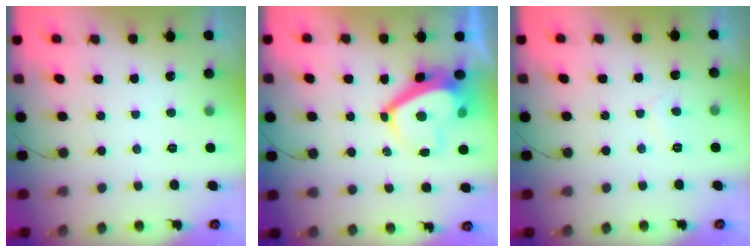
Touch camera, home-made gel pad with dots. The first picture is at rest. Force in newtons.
{"total": 6.8, "press": 6.8, "slide": 1.1}
{"total": 4.1, "press": 4.1, "slide": 0.5}